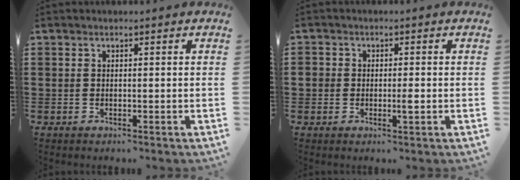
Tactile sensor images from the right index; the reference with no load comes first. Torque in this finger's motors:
{"motor_torque": [0.21, 0.26, 0.22, 0.07]}